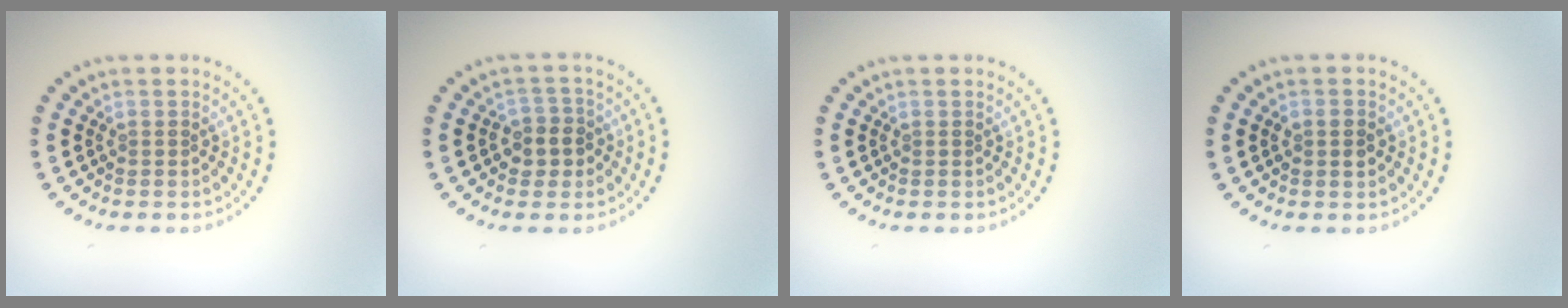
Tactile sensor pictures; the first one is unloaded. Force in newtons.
{"total": 2.6, "press": 2.4, "slide": 1.1}
{"total": 0.0}
{"total": 1.3, "press": 1.3, "slide": 0.1}